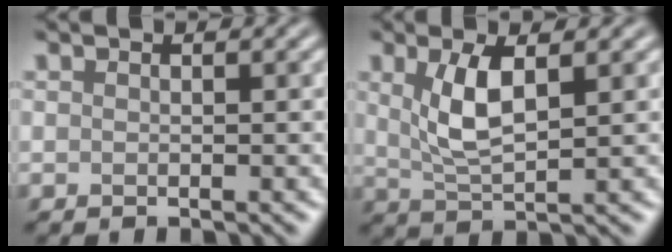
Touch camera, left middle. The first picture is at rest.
{"total": 4.2, "force": [1.3, 1.5, 3.7], "torque": [-0.081, -0.002, 0.027]}